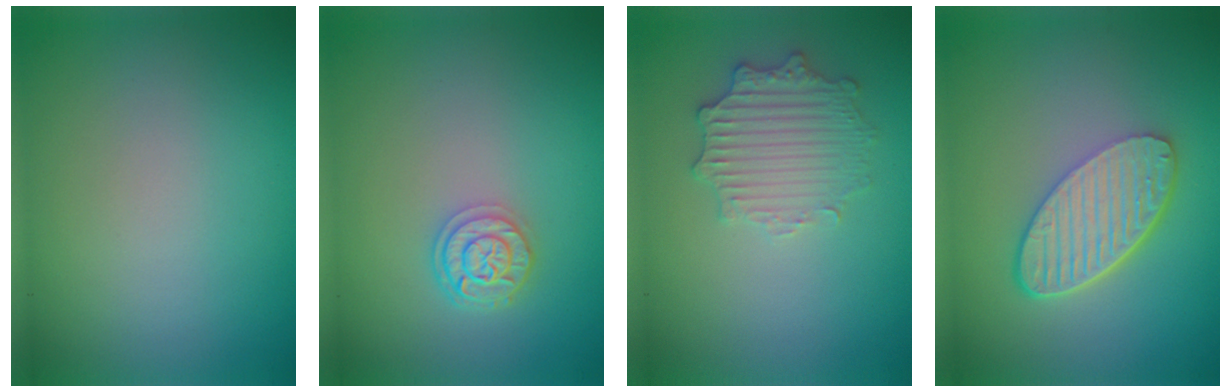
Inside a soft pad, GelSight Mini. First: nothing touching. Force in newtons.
{"total": 2.8, "press": 2.3, "slide": 1.5}
{"total": 2.9, "press": 2.9, "slide": 0.1}
{"total": 5.9, "press": 4.2, "slide": 4.1}